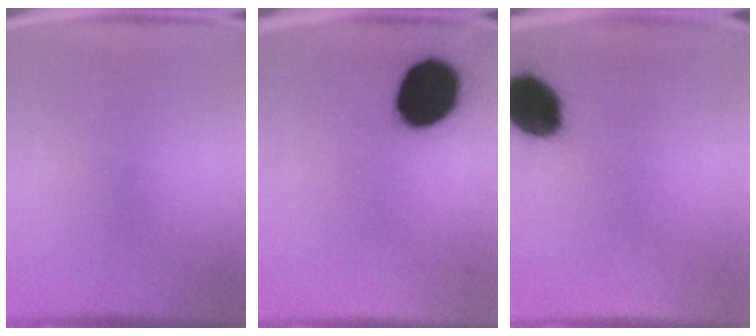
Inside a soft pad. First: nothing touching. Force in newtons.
{"total": 17.4}
{"total": 13.6}